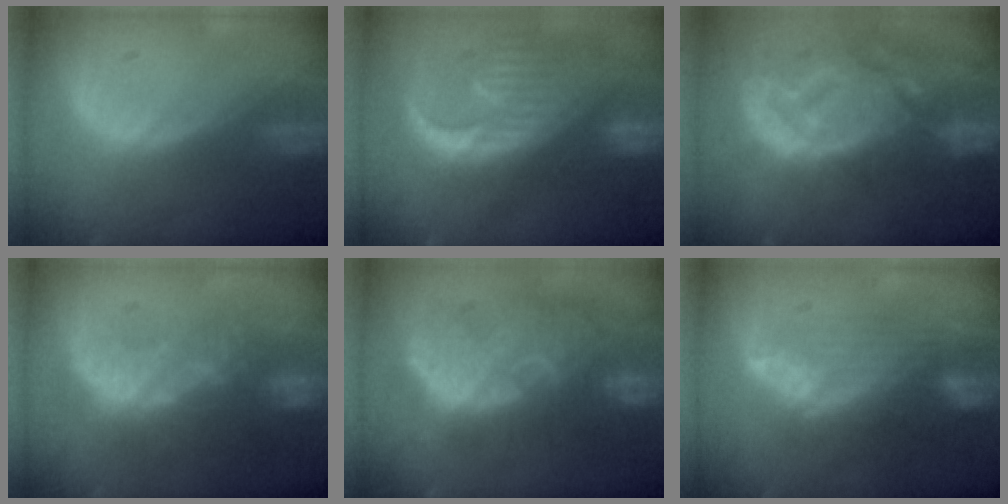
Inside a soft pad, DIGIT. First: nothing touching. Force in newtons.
{"total": 13.4, "press": 11.5, "slide": 6.8}
{"total": 14.0, "press": 12.1, "slide": 7.1}
{"total": 9.1, "press": 8.3, "slide": 3.9}
{"total": 11.5, "press": 10.9, "slide": 3.7}
{"total": 8.2, "press": 7.6, "slide": 3.1}